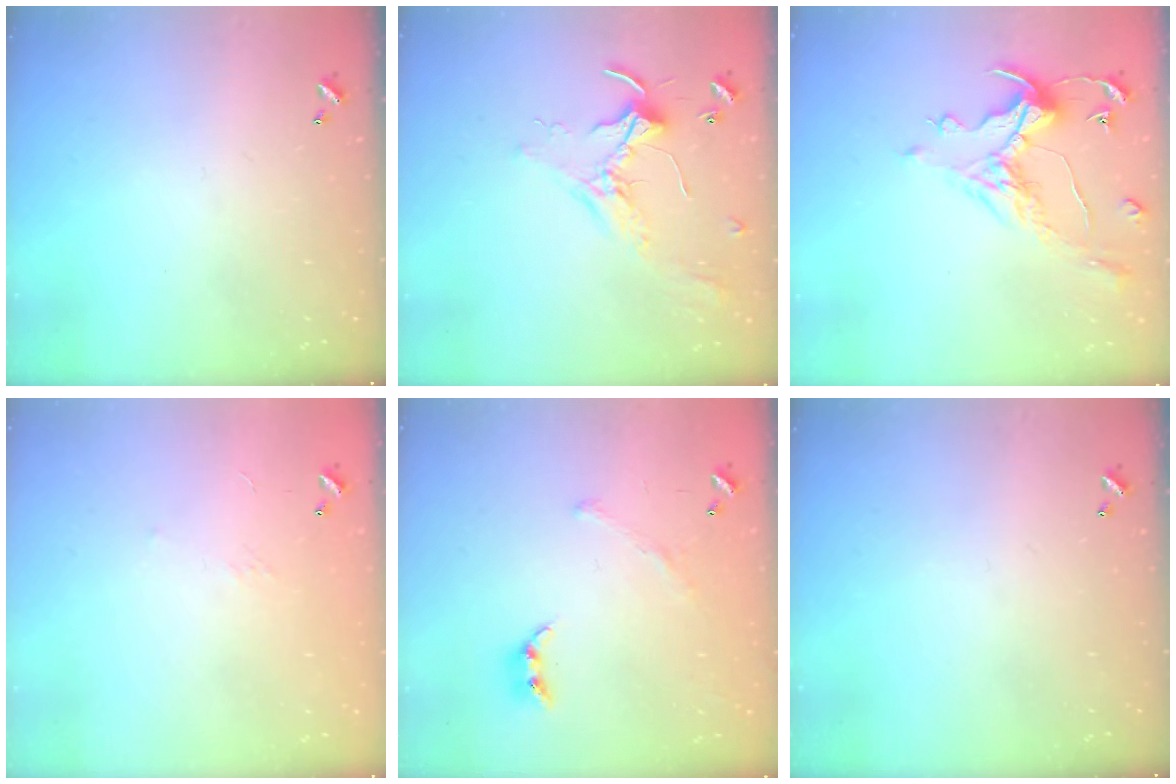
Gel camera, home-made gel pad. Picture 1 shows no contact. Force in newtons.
{"total": 2.1, "press": 2.1, "slide": 0.4}
{"total": 1.0, "press": 0.2, "slide": 1.0}
{"total": 6.5, "press": 6.4, "slide": 1.0}
{"total": 2.9, "press": 2.7, "slide": 1.0}
{"total": 0.0}